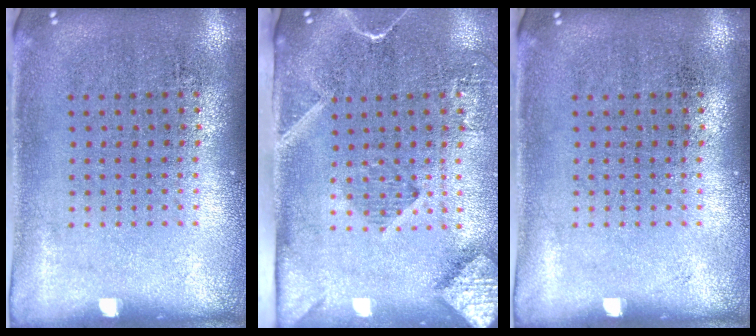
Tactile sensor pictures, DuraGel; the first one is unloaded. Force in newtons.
{"total": 2.9, "press": 2.1, "slide": 2.0}
{"total": 0.0}